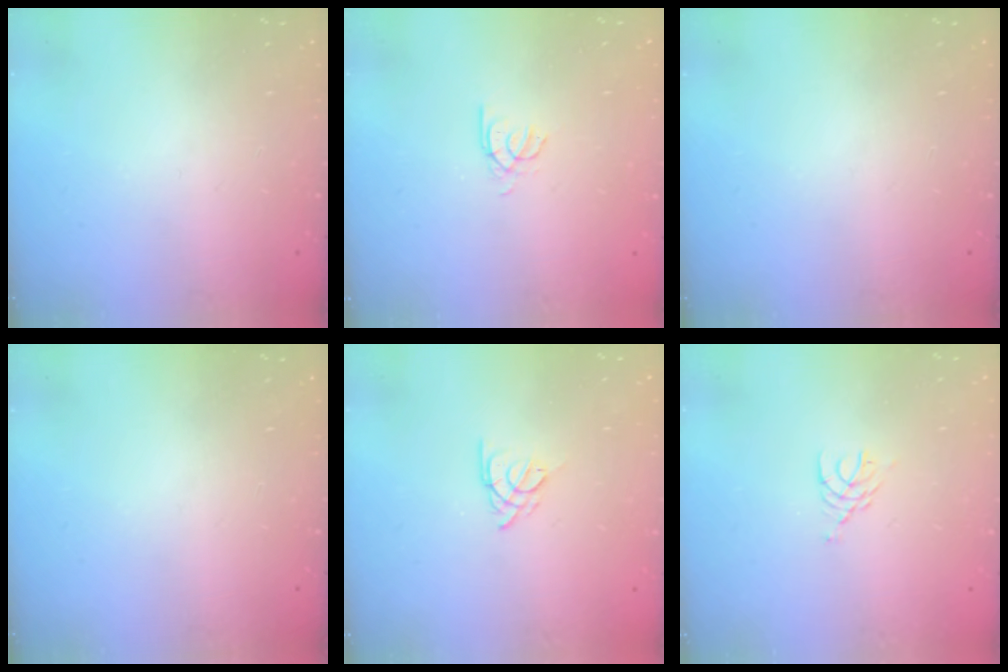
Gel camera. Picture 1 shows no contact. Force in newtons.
{"total": 2.4, "press": 2.3, "slide": 0.4}
{"total": 0.0}
{"total": 0.0}
{"total": 3.7, "press": 3.6, "slide": 0.8}
{"total": 3.3, "press": 3.3, "slide": 0.5}